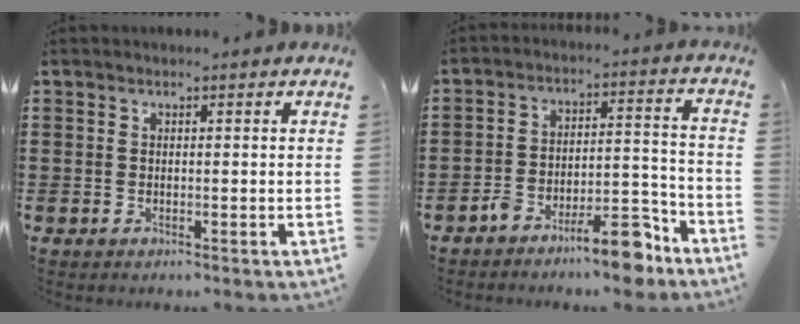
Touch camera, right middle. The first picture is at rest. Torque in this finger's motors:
{"motor_torque": [1.08, -1.06, 0.42, 0.13]}